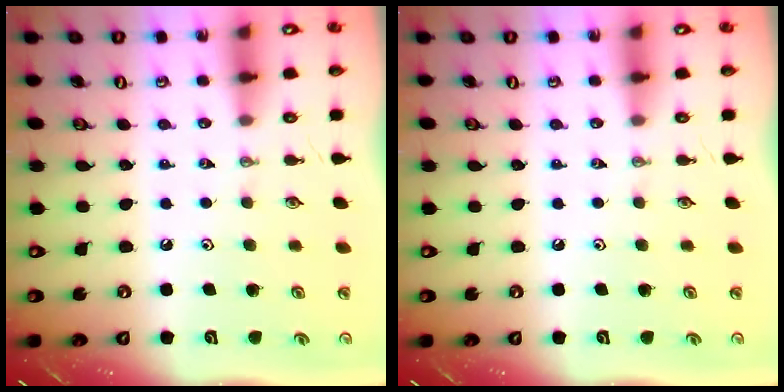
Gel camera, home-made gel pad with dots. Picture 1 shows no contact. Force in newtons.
{"total": 0.0}